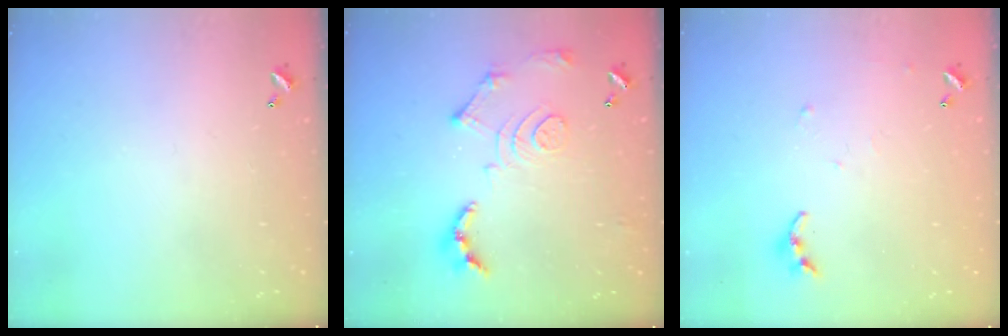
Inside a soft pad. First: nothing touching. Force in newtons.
{"total": 14.2, "press": 14.1, "slide": 1.4}
{"total": 4.6, "press": 4.6, "slide": 0.3}